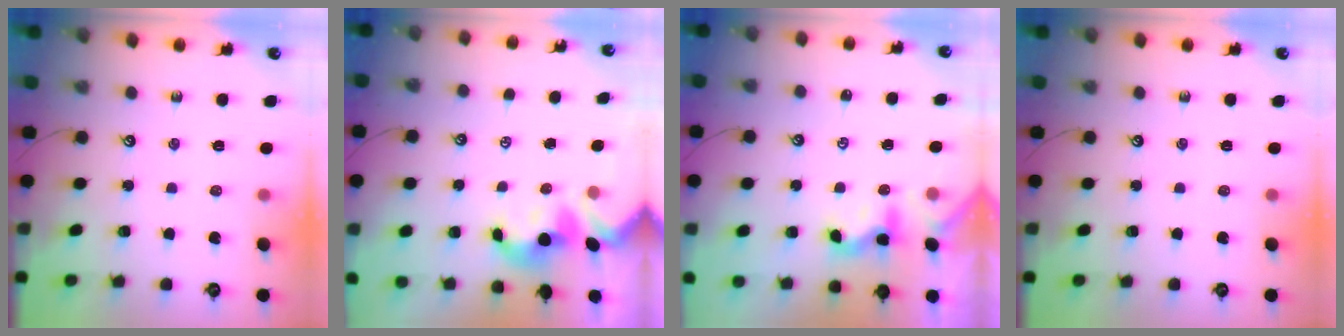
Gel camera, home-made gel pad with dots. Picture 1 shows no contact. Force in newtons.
{"total": 1.5, "press": 1.3, "slide": 0.7}
{"total": 2.3, "press": 2.3, "slide": 0.1}
{"total": 0.0}